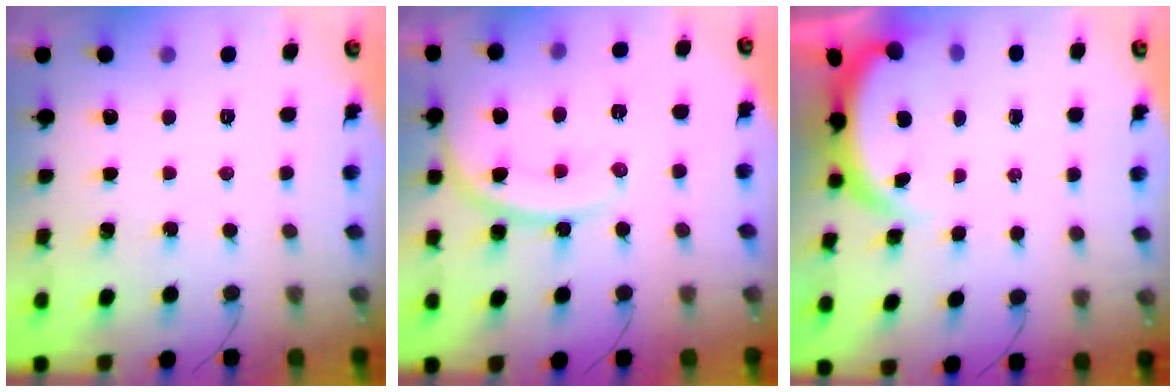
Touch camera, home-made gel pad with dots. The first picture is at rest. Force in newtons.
{"total": 12.3, "press": 12.3, "slide": 0.5}
{"total": 4.0, "press": 4.0, "slide": 0.2}